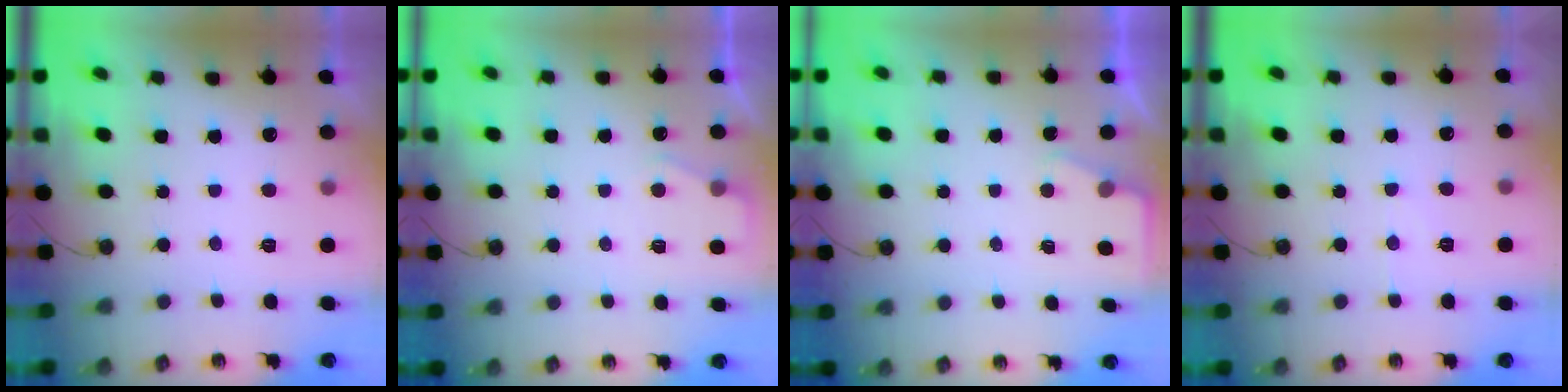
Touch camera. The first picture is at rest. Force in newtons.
{"total": 3.7, "press": 3.7, "slide": 0.5}
{"total": 2.1, "press": 2.1, "slide": 0.3}
{"total": 4.4, "press": 4.4, "slide": 0.7}